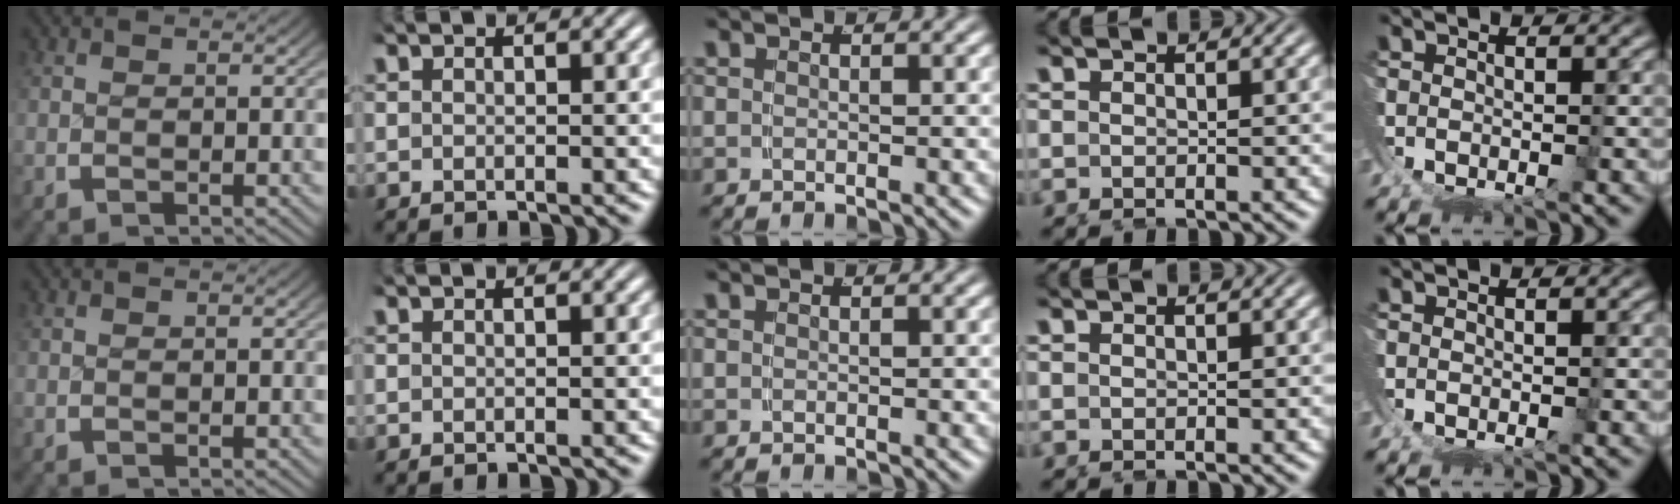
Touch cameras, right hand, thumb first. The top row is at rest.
{}